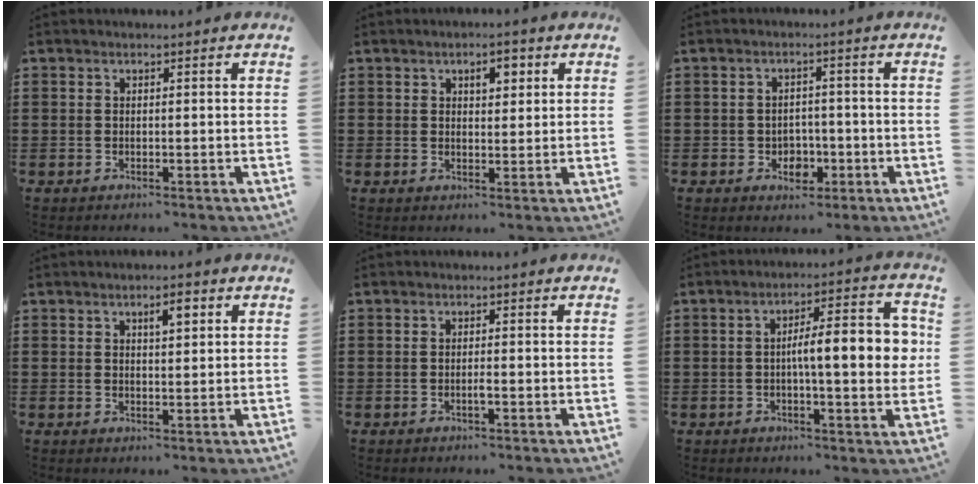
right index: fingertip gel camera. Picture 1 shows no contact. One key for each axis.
{"total": 3.1, "fx": 1.3, "fy": 1.6, "fz": 2.3, "tx": -0.026, "ty": 0.001, "tz": 0.015}
{"total": 3.0, "fx": -1.2, "fy": 2.4, "fz": 1.4, "tx": -0.025, "ty": 0.000, "tz": -0.027}
{"total": 2.8, "fx": 1.2, "fy": 0.9, "fz": 2.4, "tx": -0.033, "ty": 0.001, "tz": 0.015}
{"total": 1.1, "fx": -0.5, "fy": 0.1, "fz": 1.0, "tx": -0.020, "ty": -0.002, "tz": -0.009}
{"total": 9.7, "fx": 0.4, "fy": 2.4, "fz": 9.4, "tx": -0.143, "ty": 0.000, "tz": 0.000}